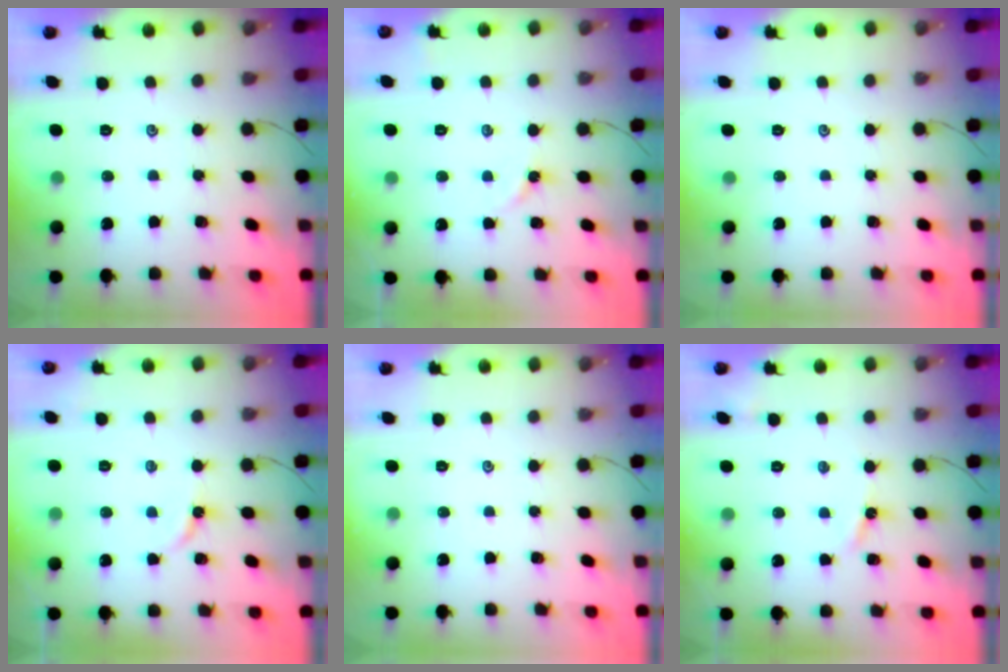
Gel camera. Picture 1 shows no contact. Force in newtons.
{"total": 2.9, "press": 2.9, "slide": 0.4}
{"total": 0.0}
{"total": 3.0, "press": 2.9, "slide": 0.5}
{"total": 0.0}
{"total": 4.1, "press": 4.1, "slide": 0.4}